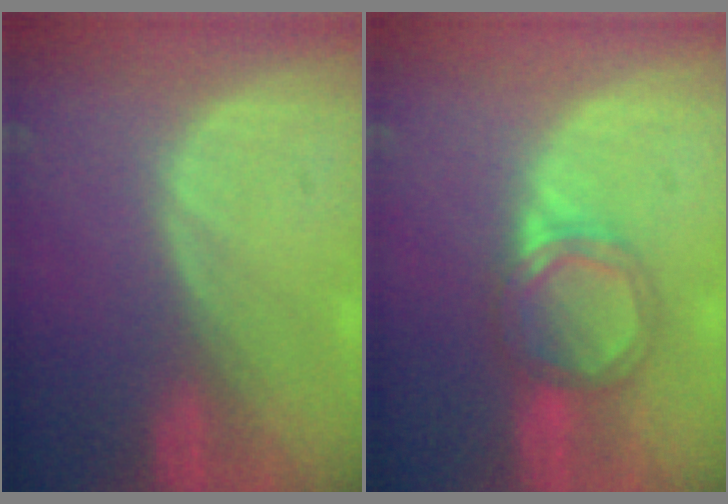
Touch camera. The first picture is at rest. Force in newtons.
{"total": 5.3, "press": 4.8, "slide": 2.2}